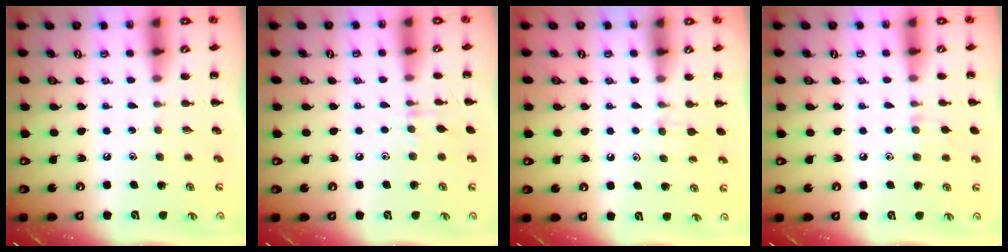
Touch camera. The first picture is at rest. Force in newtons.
{"total": 5.8, "press": 5.7, "slide": 1.2}
{"total": 4.9, "press": 4.7, "slide": 1.4}
{"total": 6.1, "press": 5.7, "slide": 2.2}